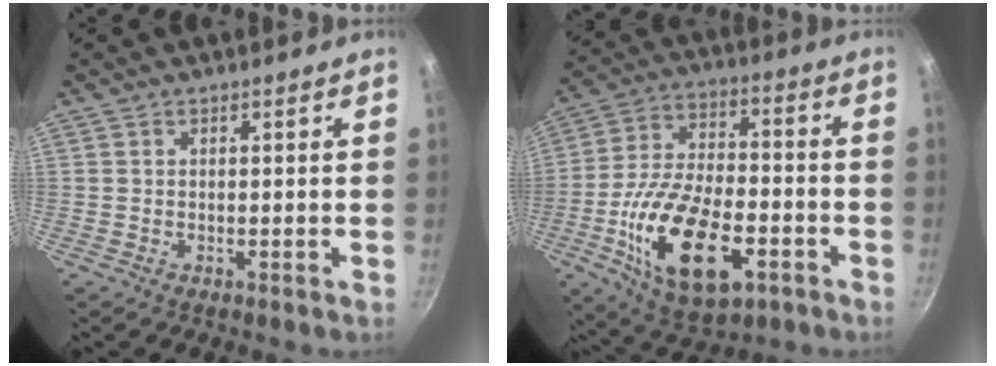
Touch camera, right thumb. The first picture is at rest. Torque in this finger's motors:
{"motor_torque": [0.46, 1.17, 1.59, -1.17, 0.31]}